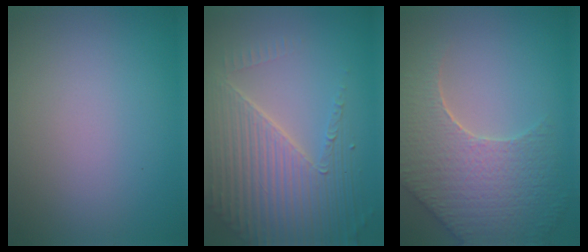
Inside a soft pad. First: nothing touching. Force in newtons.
{"total": 7.0, "press": 5.1, "slide": 4.8}
{"total": 7.9, "press": 5.9, "slide": 5.3}